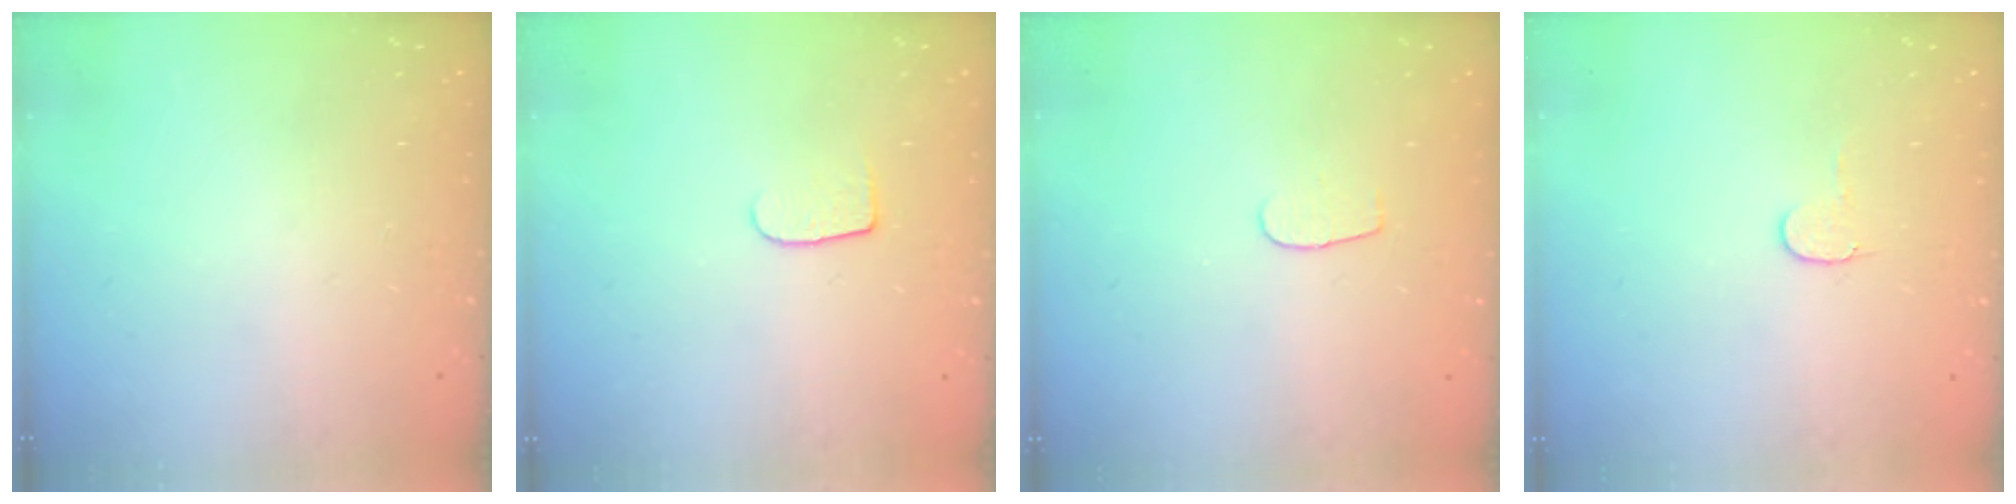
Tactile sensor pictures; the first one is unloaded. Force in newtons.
{"total": 5.8, "press": 5.8, "slide": 0.7}
{"total": 3.2, "press": 3.2, "slide": 0.3}
{"total": 3.6, "press": 3.6, "slide": 0.4}